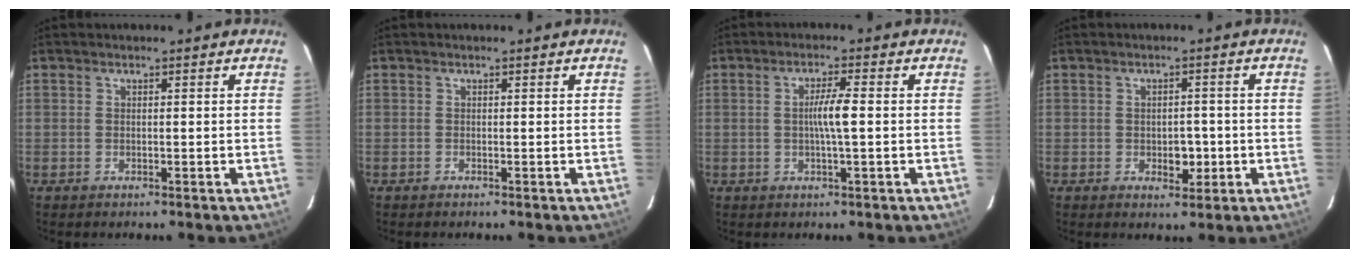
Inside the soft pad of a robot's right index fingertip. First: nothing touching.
{"total": 0.0}
{"total": 4.1, "force": [-0.1, -0.1, 4.1], "torque": [-0.074, -0.001, -0.002]}
{"total": 3.1, "force": [-0.8, 1.9, 2.3], "torque": [-0.028, 0.003, -0.004]}